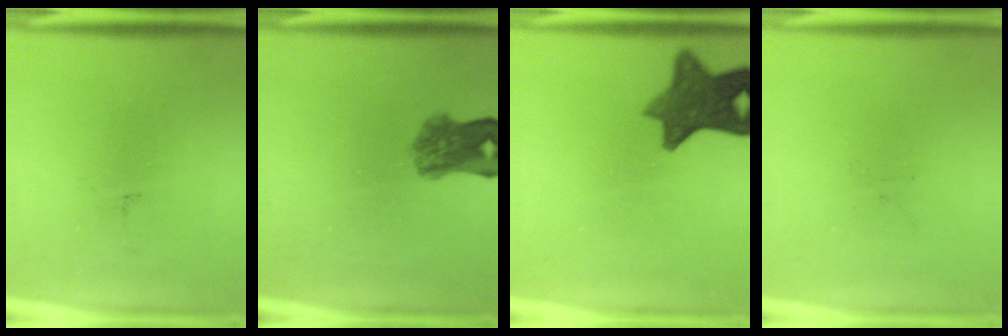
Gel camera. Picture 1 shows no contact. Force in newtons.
{"total": 5.9}
{"total": 10.3}
{"total": 0.0}